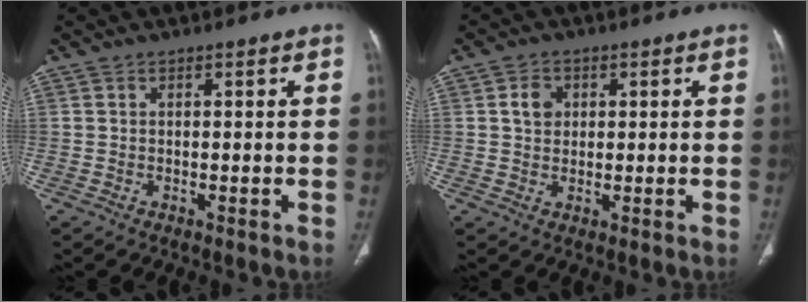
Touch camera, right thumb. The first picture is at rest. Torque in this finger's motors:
{"motor_torque": [-0.65, 0.48, 0.61, -0.42, 0.00]}